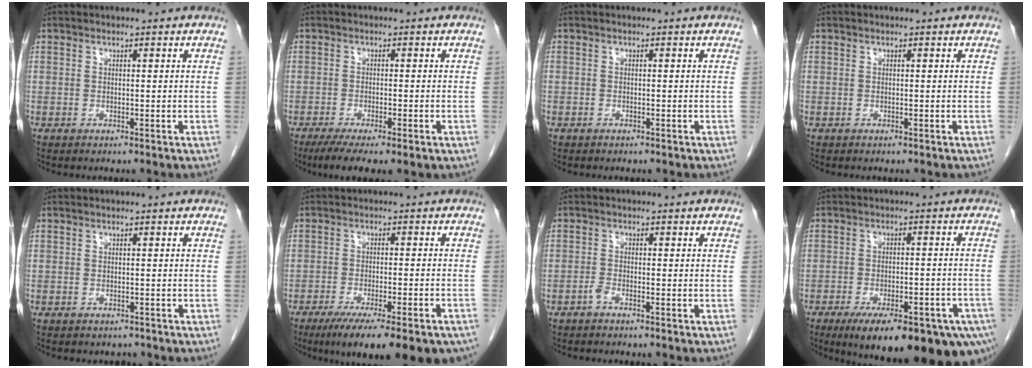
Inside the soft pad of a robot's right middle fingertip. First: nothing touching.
{"total": 8.5, "force": [-5.8, 1.8, 5.9], "torque": [-0.086, -0.017, -0.088]}
{"total": 0.6, "force": [-0.4, 0.4, 0.1], "torque": [-0.007, 0.003, -0.009]}
{"total": 0.0}
{"total": 1.5, "force": [-1.3, 0.8, 0.0], "torque": [-0.002, 0.000, -0.019]}
{"total": 17.6, "force": [-12.9, 3.2, 11.5], "torque": [-0.127, -0.026, -0.179]}
{"total": 1.1, "force": [-0.9, 0.2, 0.6], "torque": [-0.014, 0.001, -0.018]}
{"total": 21.4, "force": [-13.9, 6.1, 15.1], "torque": [-0.160, -0.010, -0.177]}